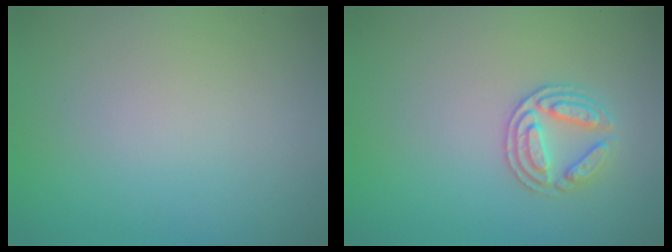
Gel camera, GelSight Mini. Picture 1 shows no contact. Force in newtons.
{"total": 2.8, "press": 2.7, "slide": 0.6}